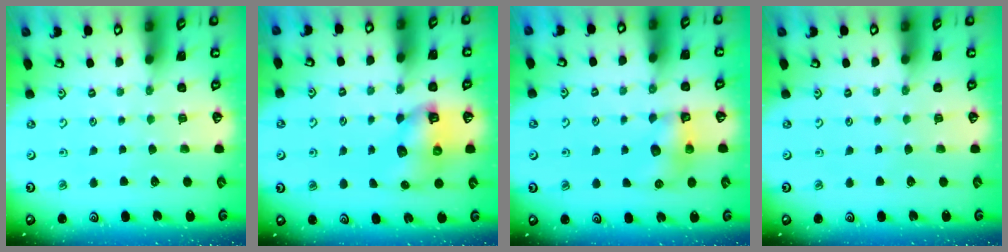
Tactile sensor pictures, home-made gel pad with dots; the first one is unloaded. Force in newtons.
{"total": 8.8, "press": 8.7, "slide": 1.1}
{"total": 6.8, "press": 6.8, "slide": 0.1}
{"total": 0.0}